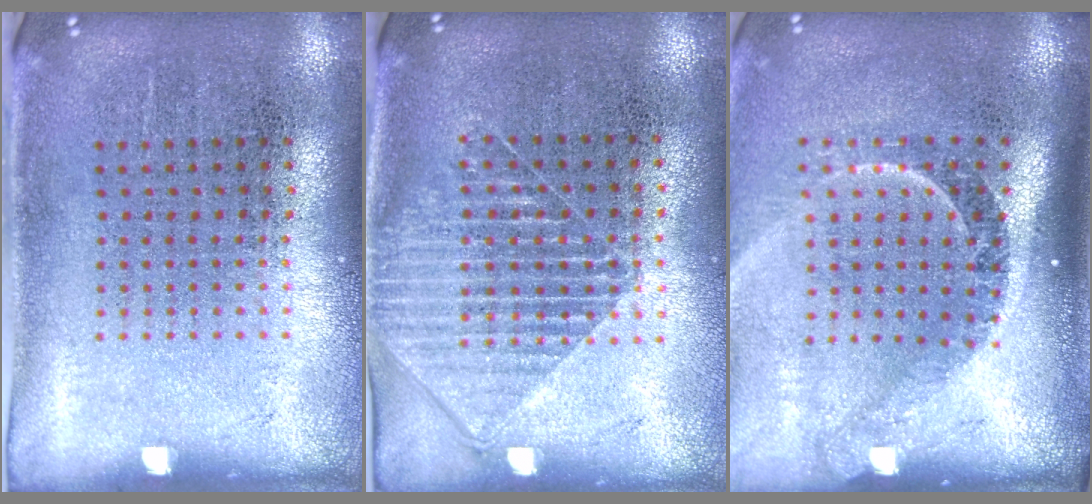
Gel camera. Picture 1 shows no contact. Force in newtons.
{"total": 1.4, "press": 1.2, "slide": 0.8}
{"total": 2.3, "press": 1.6, "slide": 1.6}